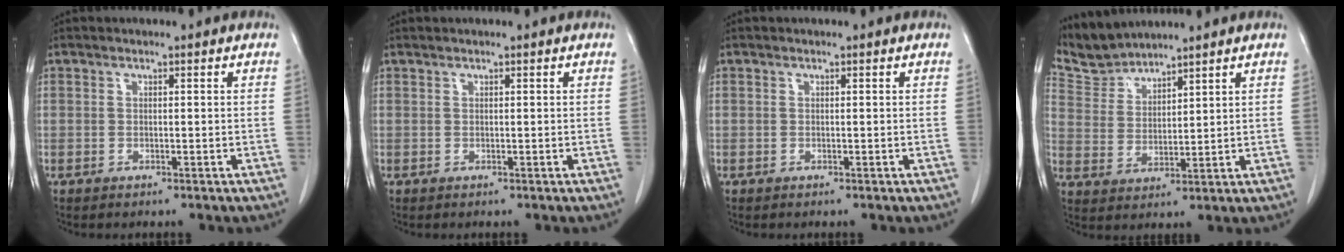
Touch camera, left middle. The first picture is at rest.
{"total": 0.0}
{"total": 0.0}
{"total": 5.8, "force": [5.8, 0.4, -0.6], "torque": [0.001, 0.006, 0.132]}